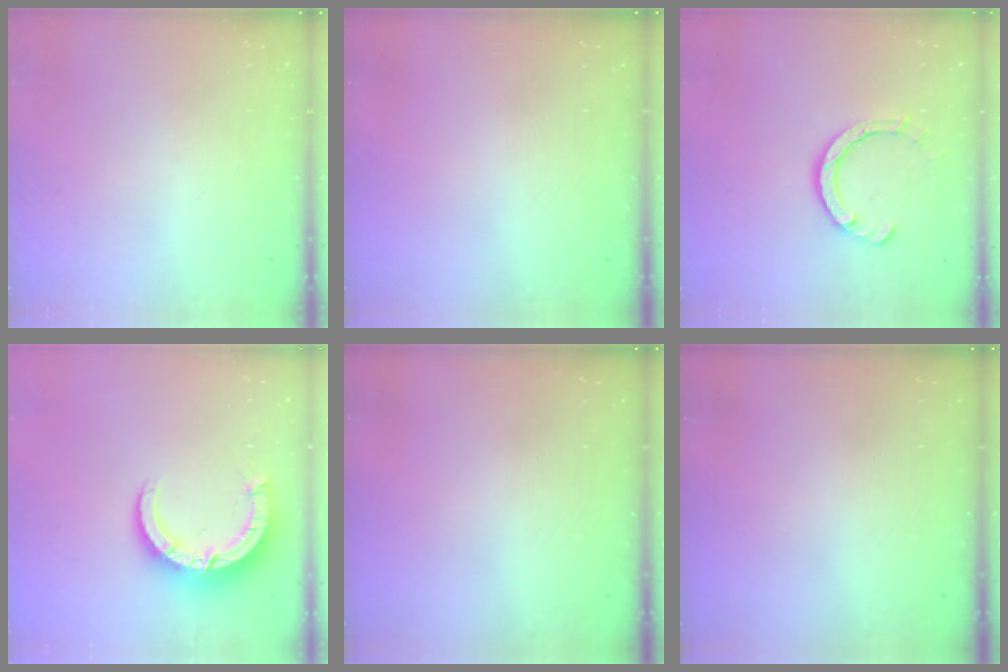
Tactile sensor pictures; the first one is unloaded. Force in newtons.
{"total": 0.0}
{"total": 5.5, "press": 5.5, "slide": 0.4}
{"total": 8.9, "press": 8.9, "slide": 0.9}
{"total": 0.0}
{"total": 0.0}